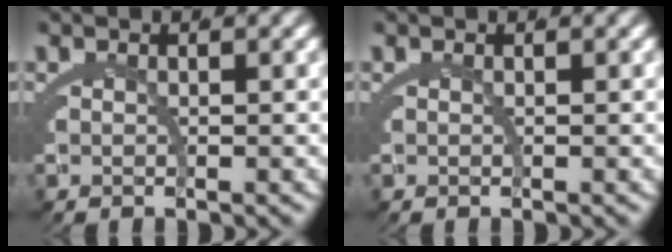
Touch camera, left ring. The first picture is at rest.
{"total": 0.0}